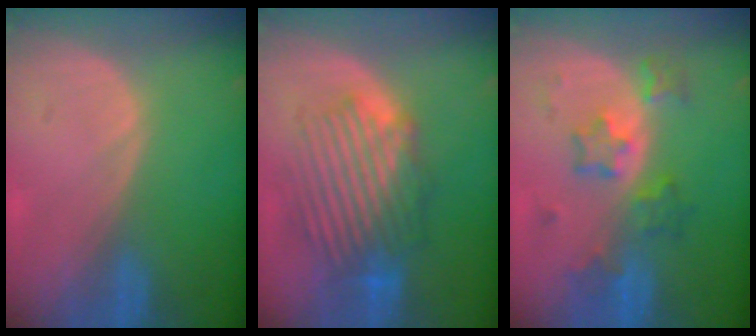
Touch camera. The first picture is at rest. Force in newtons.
{"total": 8.9, "press": 8.6, "slide": 2.3}
{"total": 6.1, "press": 5.9, "slide": 1.6}